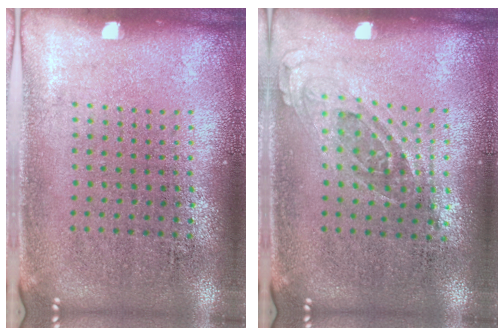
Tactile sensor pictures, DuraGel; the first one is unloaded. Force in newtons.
{"total": 0.8, "press": 0.8, "slide": 0.3}